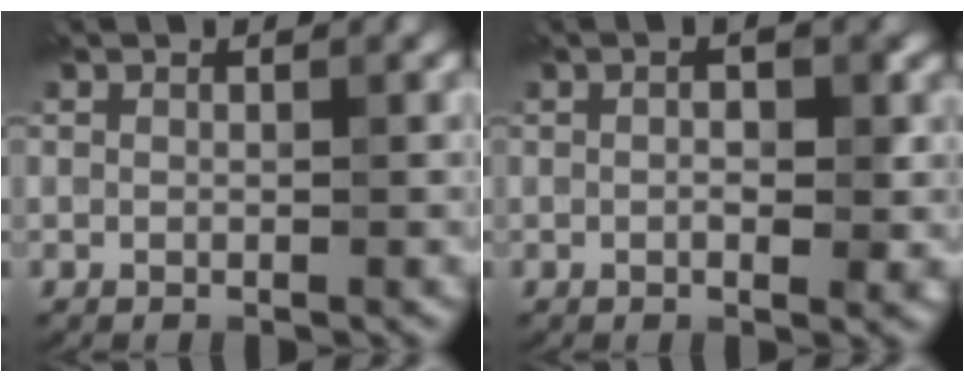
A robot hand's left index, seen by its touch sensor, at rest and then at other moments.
{"total": 2.8, "force": [0.2, 1.1, 2.5], "torque": [-0.028, -0.008, -0.001]}